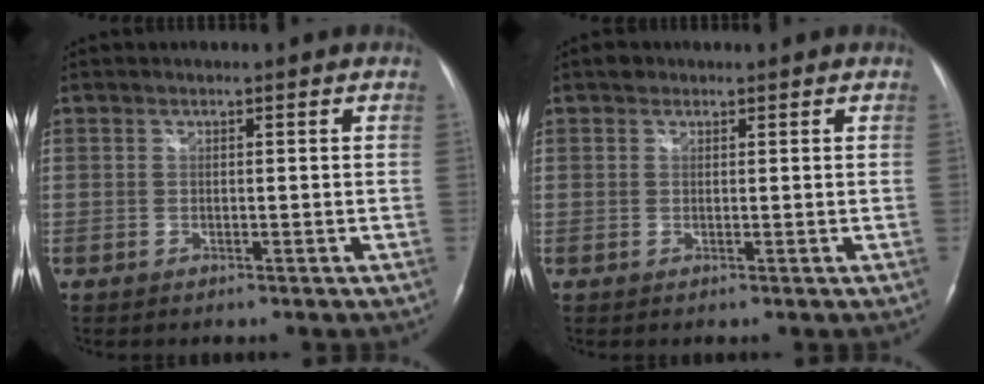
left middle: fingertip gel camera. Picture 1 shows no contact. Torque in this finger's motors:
{"motor_torque": [0.18, -0.12, -0.07, 0.01]}